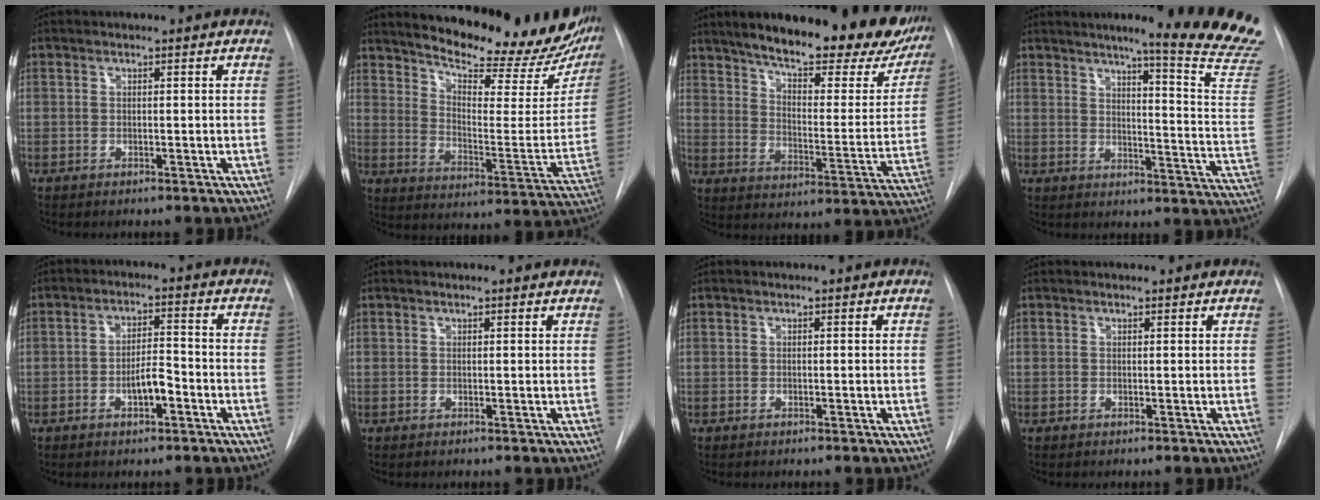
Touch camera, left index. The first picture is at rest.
{"total": 24.9, "force": [21.7, 6.1, 10.6], "torque": [-0.158, -0.086, 0.272]}
{"total": 27.4, "force": [21.3, 7.4, 15.6], "torque": [-0.225, -0.032, 0.267]}
{"total": 18.5, "force": [15.8, -1.9, 9.3], "torque": [-0.120, -0.124, 0.177]}
{"total": 4.8, "force": [-2.6, 1.4, 3.7], "torque": [-0.066, 0.002, -0.042]}
{"total": 0.9, "force": [0.8, 0.1, 0.2], "torque": [-0.010, 0.000, 0.001]}
{"total": 0.0}
{"total": 0.7, "force": [0.6, 0.4, 0.1], "torque": [-0.007, 0.004, 0.004]}